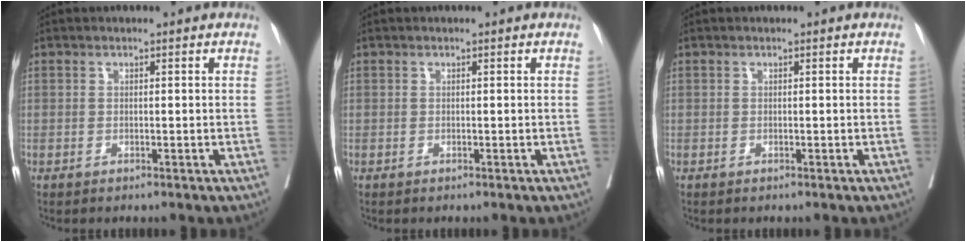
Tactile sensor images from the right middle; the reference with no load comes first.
{"total": 0.0}
{"total": 0.0}